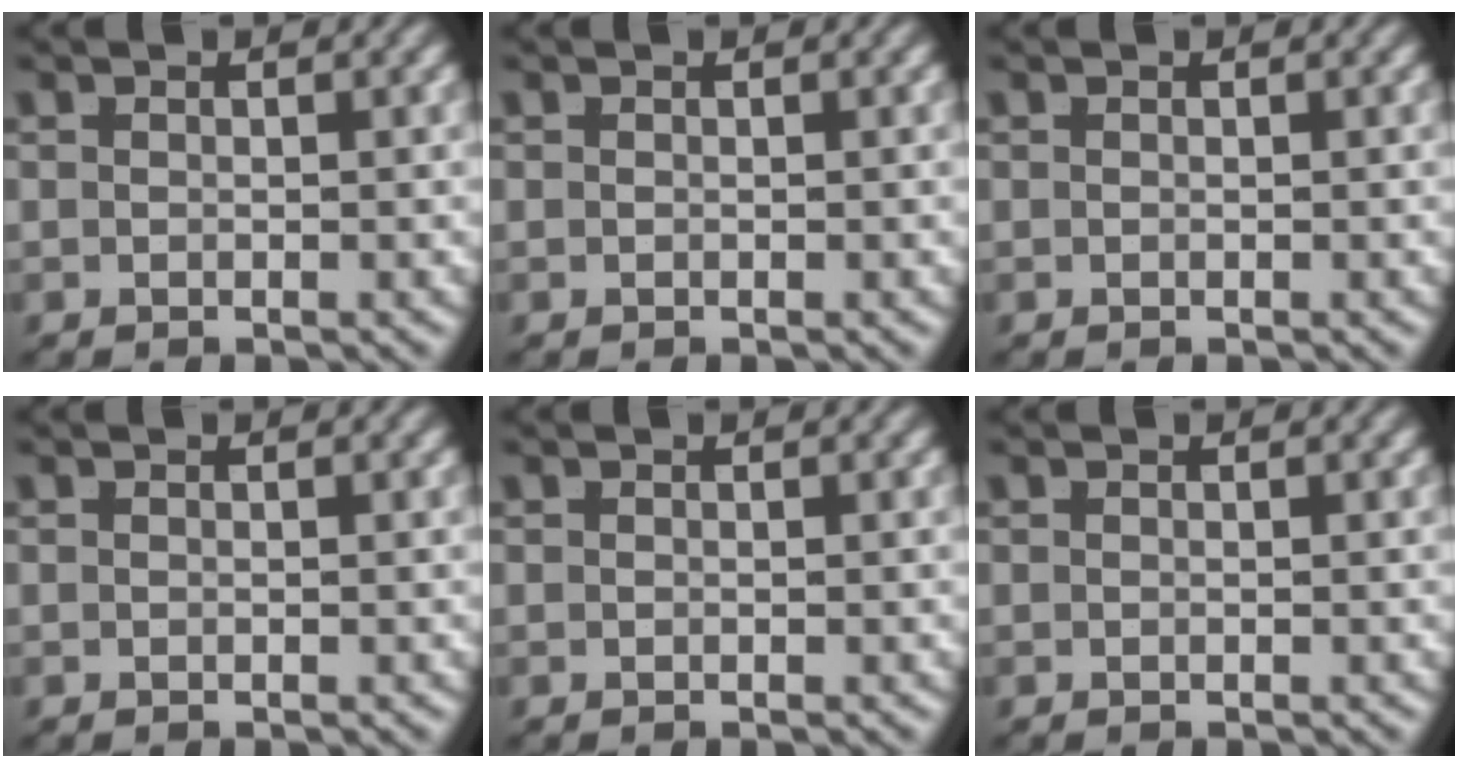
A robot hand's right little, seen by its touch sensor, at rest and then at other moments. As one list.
[{"total": 0.0}, {"total": 0.0}, {"total": 0.0}, {"total": 0.0}, {"total": 0.0}]